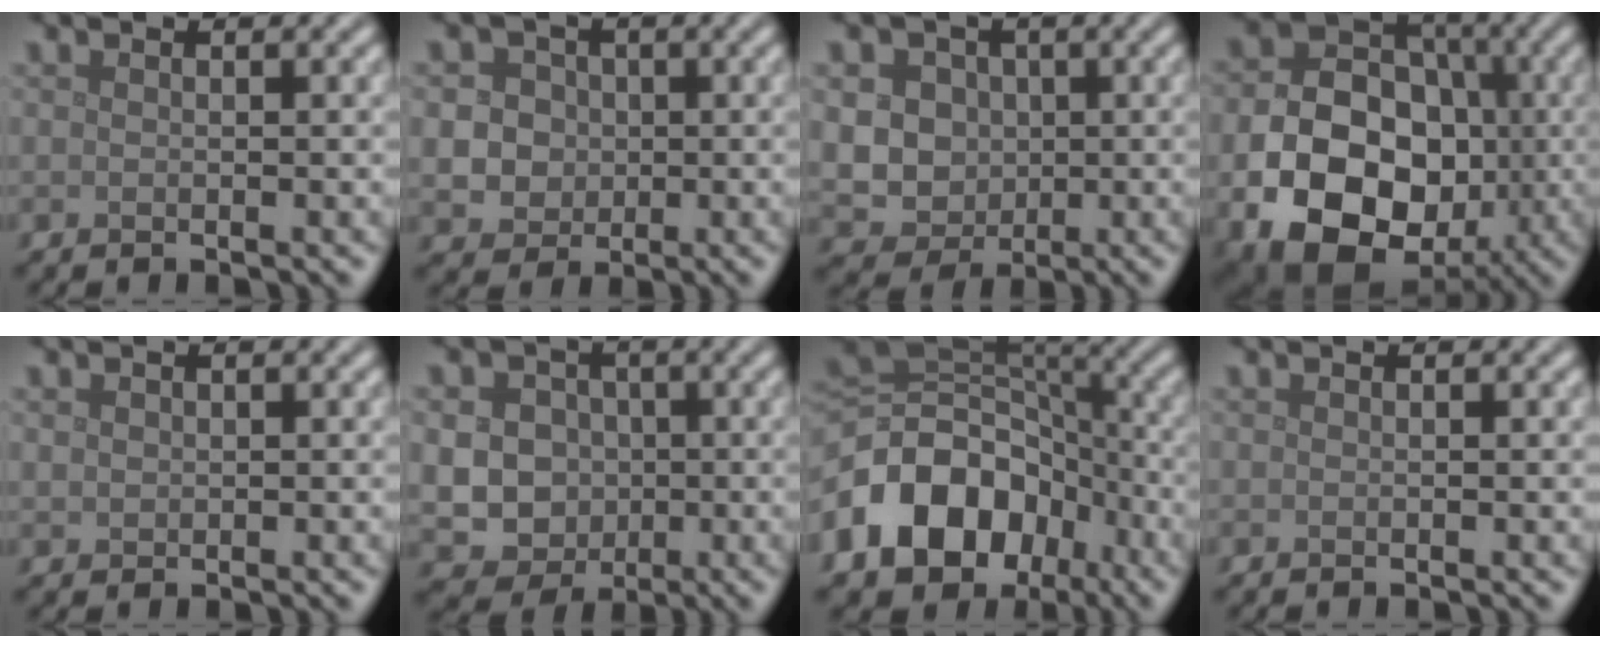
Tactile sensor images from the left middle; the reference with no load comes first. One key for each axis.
{"total": 4.8, "fx": 0.3, "fy": 4.4, "fz": 1.8, "tx": -0.022, "ty": 0.017, "tz": -0.001}
{"total": 7.4, "fx": 1.0, "fy": 6.6, "fz": 3.3, "tx": -0.056, "ty": 0.019, "tz": 0.004}
{"total": 14.7, "fx": -4.0, "fy": 11.1, "fz": 8.7, "tx": -0.139, "ty": -0.038, "tz": -0.069}
{"total": 0.7, "fx": 0.3, "fy": 0.6, "fz": 0.2, "tx": -0.003, "ty": -0.002, "tz": 0.008}
{"total": 9.8, "fx": -0.3, "fy": 9.1, "fz": 3.7, "tx": -0.075, "ty": 0.017, "tz": -0.034}
{"total": 12.4, "fx": -4.9, "fy": 9.3, "fz": 6.6, "tx": -0.133, "ty": -0.008, "tz": -0.090}
{"total": 0.0}